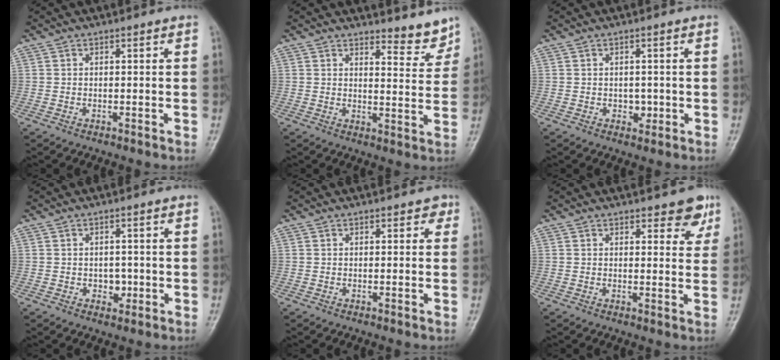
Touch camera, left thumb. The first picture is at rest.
{"total": 5.3, "force": [5.0, 1.4, 1.3], "torque": [-0.003, -0.053, 0.067]}
{"total": 2.1, "force": [-0.3, 1.7, 1.3], "torque": [-0.007, 0.001, -0.001]}
{"total": 2.6, "force": [-0.4, 2.1, 1.5], "torque": [-0.007, 0.002, -0.003]}
{"total": 1.6, "force": [1.0, 1.0, 0.9], "torque": [0.005, -0.001, 0.007]}
{"total": 5.0, "force": [3.4, 2.2, 3.0], "torque": [-0.008, -0.018, 0.040]}